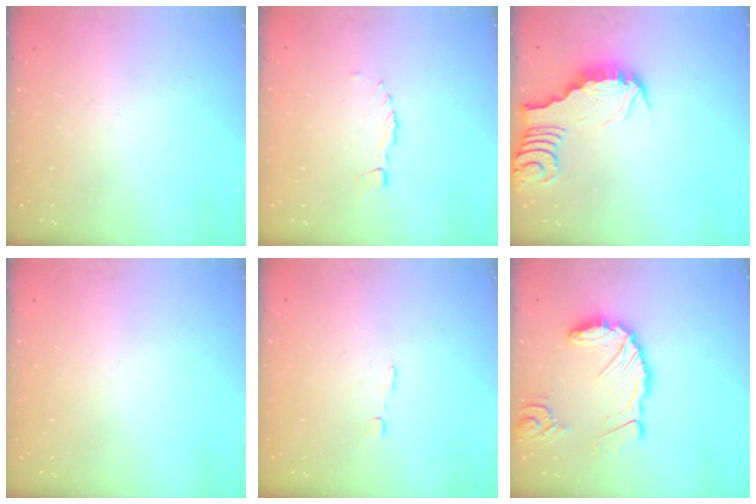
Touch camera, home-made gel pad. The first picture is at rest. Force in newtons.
{"total": 0.0}
{"total": 3.2, "press": 3.2, "slide": 0.4}
{"total": 0.0}
{"total": 1.8, "press": 1.8, "slide": 0.1}
{"total": 15.3, "press": 15.2, "slide": 1.8}